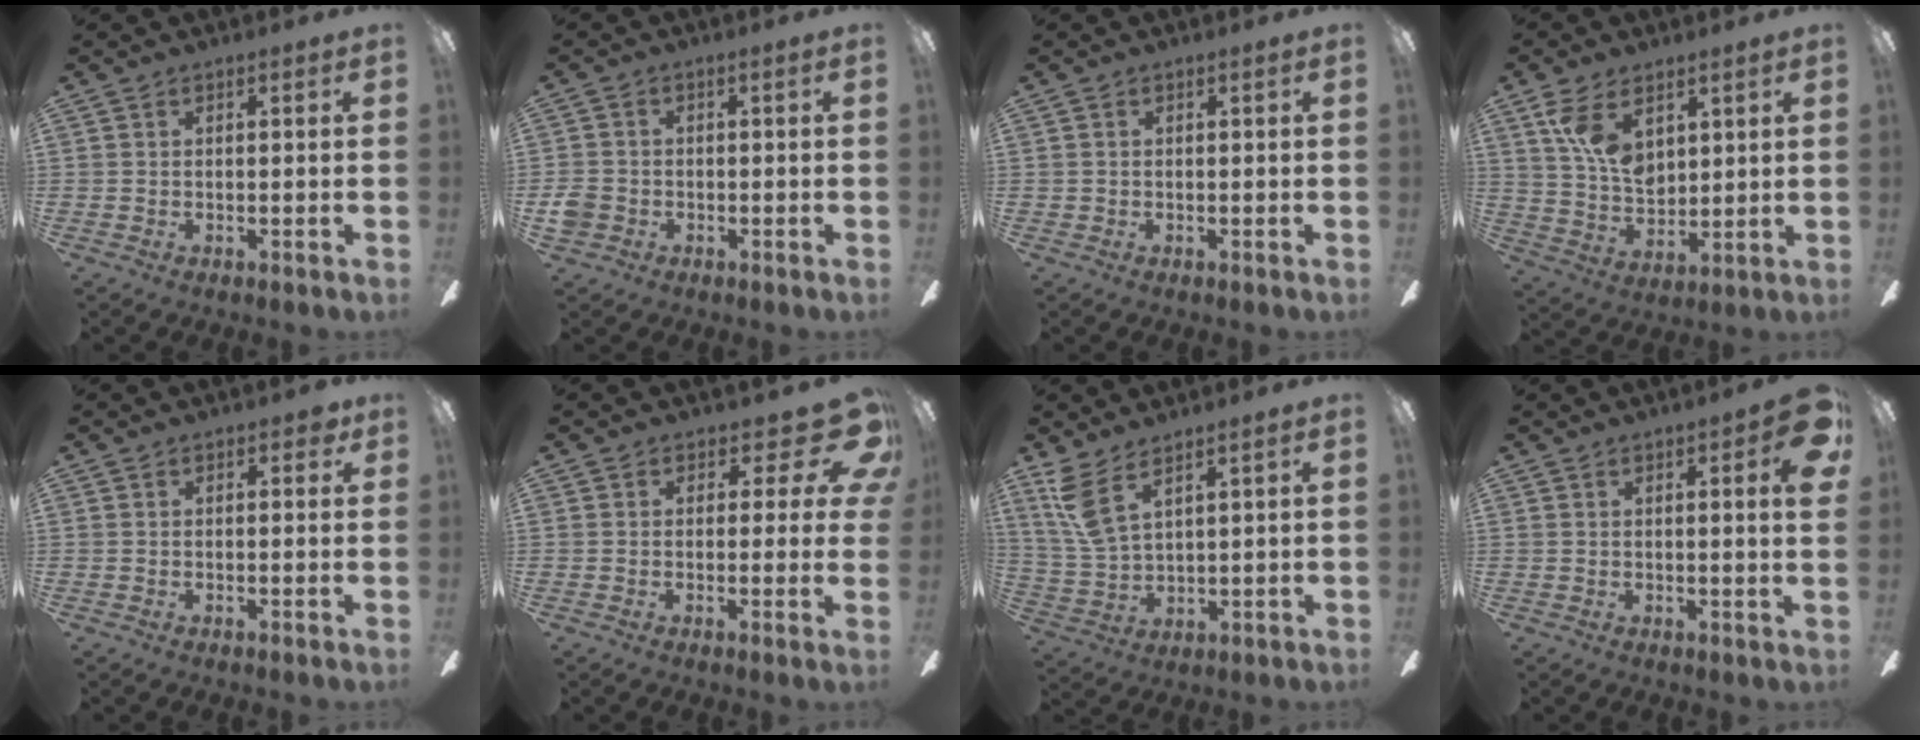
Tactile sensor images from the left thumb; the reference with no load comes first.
{"total": 3.3, "force": [-1.5, 2.6, 1.4], "torque": [-0.034, 0.003, -0.030]}
{"total": 0.0}
{"total": 11.2, "force": [5.9, 6.5, 6.9], "torque": [-0.130, -0.017, 0.111]}
{"total": 1.7, "force": [0.8, 1.0, 1.1], "torque": [-0.016, 0.003, 0.010]}
{"total": 9.1, "force": [4.6, 4.3, 6.6], "torque": [-0.068, -0.037, 0.082]}
{"total": 8.6, "force": [5.7, 2.6, 5.9], "torque": [-0.134, -0.024, 0.108]}
{"total": 6.1, "force": [2.3, 1.3, 5.5], "torque": [-0.066, -0.009, 0.032]}